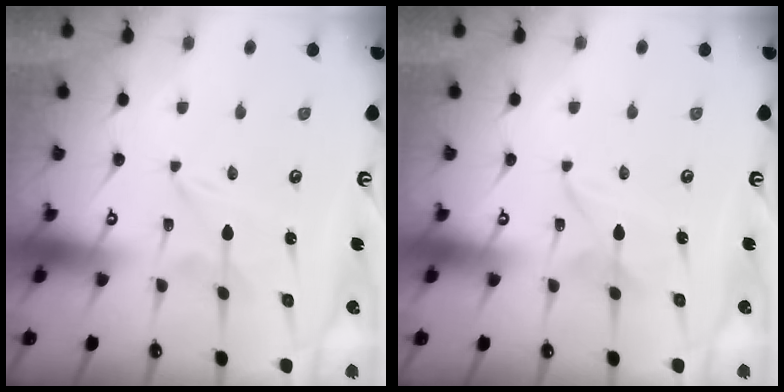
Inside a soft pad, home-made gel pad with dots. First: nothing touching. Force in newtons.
{"total": 1.9, "press": 1.9, "slide": 0.2}